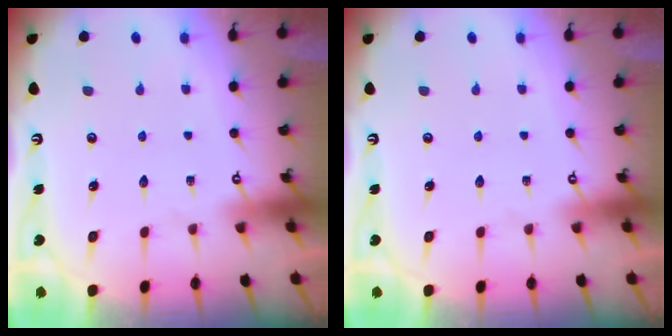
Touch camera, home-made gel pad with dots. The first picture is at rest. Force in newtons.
{"total": 0.0}